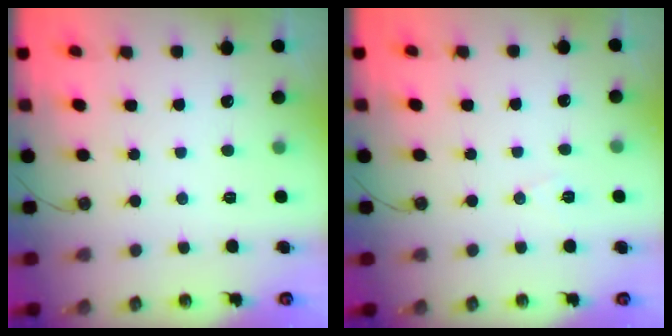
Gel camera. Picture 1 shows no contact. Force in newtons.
{"total": 5.8, "press": 3.8, "slide": 4.4}